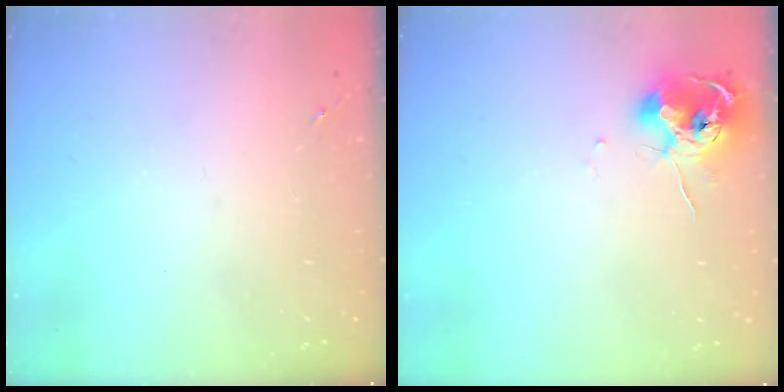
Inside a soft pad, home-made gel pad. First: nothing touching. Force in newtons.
{"total": 10.4, "press": 10.4, "slide": 1.1}